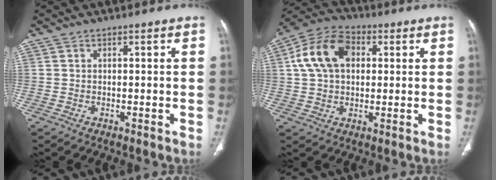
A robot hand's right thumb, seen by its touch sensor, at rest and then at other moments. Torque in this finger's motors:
{"motor_torque": [-0.01, 0.94, 0.77, -0.78, 0.14]}